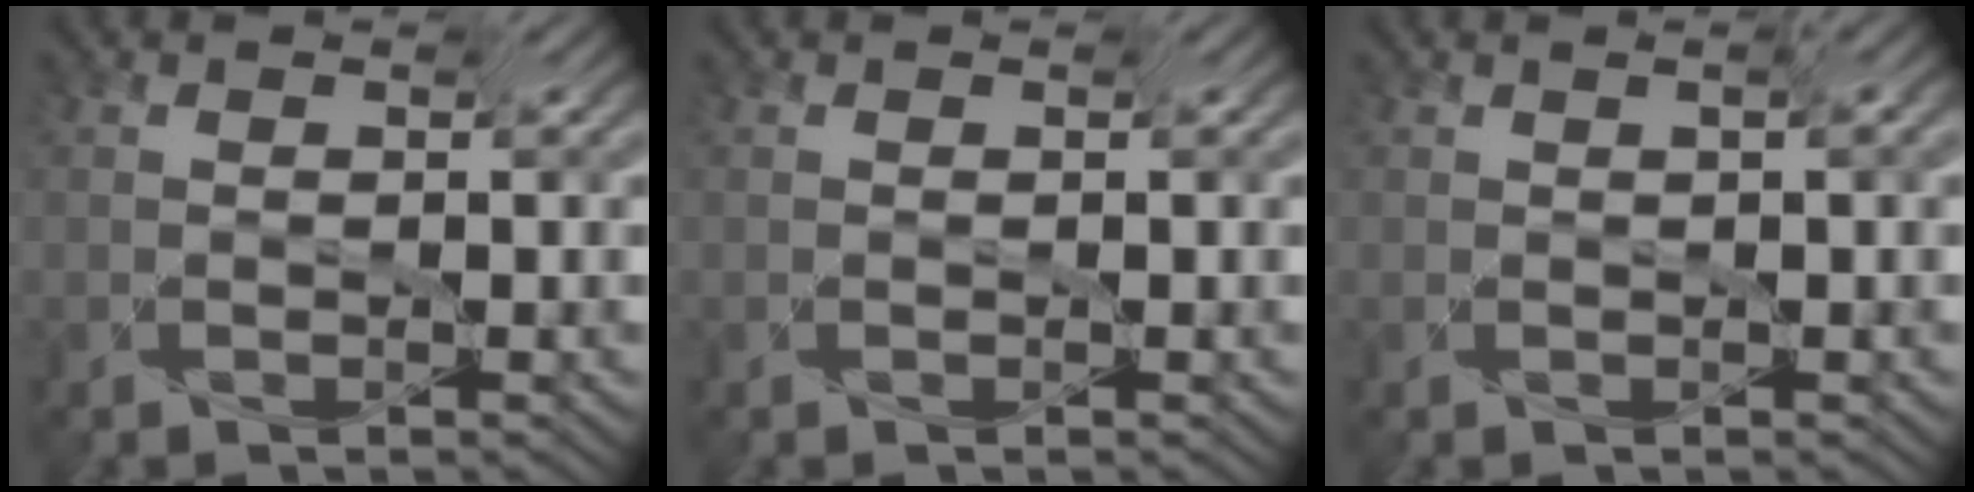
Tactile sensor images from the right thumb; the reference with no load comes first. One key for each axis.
{"total": 0.0}
{"total": 0.8, "fx": 0.3, "fy": -0.3, "fz": 0.7, "tx": -0.008, "ty": 0.001, "tz": 0.005}